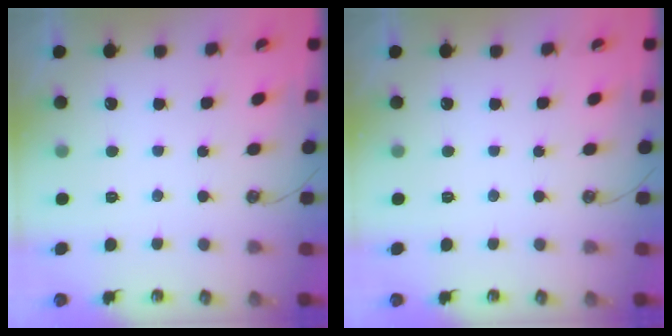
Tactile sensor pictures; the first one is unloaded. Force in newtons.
{"total": 0.0}